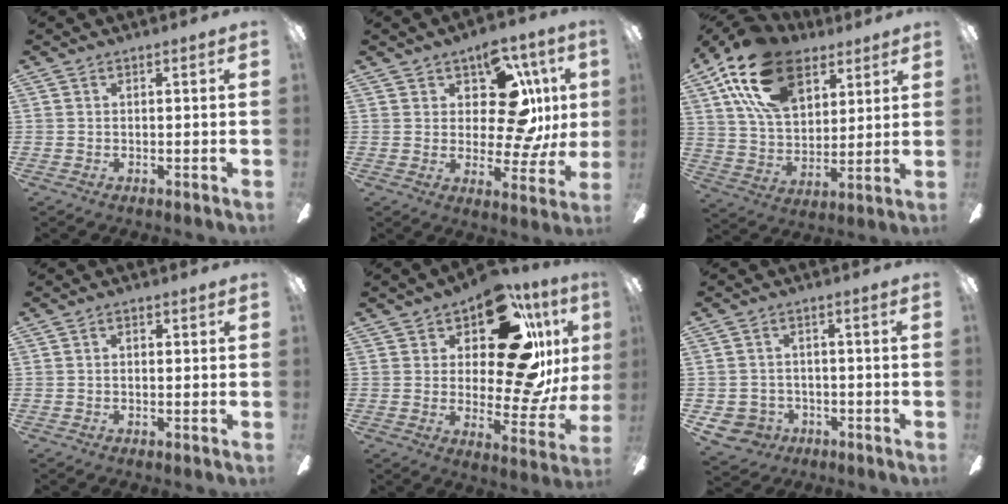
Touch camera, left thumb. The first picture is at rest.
{"total": 14.8, "force": [5.9, 8.0, 10.9], "torque": [-0.169, -0.030, 0.110]}
{"total": 20.6, "force": [11.4, 12.5, 11.8], "torque": [-0.220, -0.032, 0.208]}
{"total": 1.4, "force": [0.0, 0.8, 1.1], "torque": [-0.015, 0.003, -0.003]}
{"total": 20.0, "force": [11.9, 7.6, 14.2], "torque": [-0.201, -0.096, 0.197]}
{"total": 5.3, "force": [-1.9, 4.9, 1.2], "torque": [-0.055, 0.005, -0.037]}